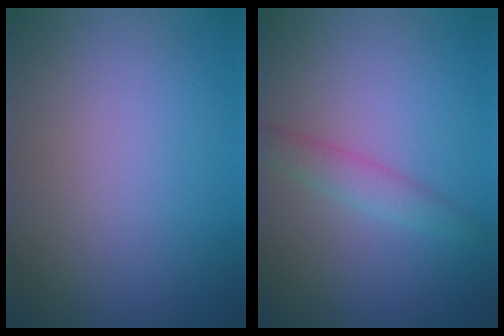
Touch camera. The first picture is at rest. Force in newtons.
{"total": 2.0, "press": 2.0, "slide": 0.0}